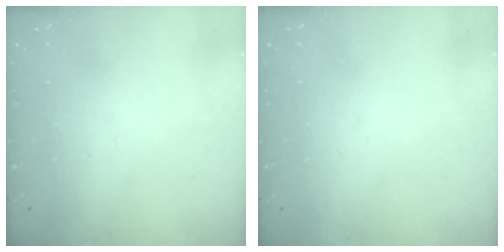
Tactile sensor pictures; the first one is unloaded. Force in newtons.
{"total": 1.5, "press": 1.5, "slide": 0.1}